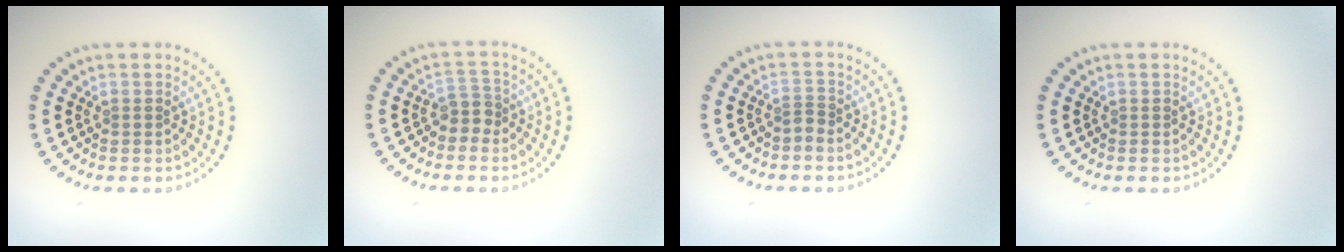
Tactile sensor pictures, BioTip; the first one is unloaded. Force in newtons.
{"total": 1.9, "press": 1.4, "slide": 1.2}
{"total": 0.7, "press": 0.4, "slide": 0.6}
{"total": 0.0}